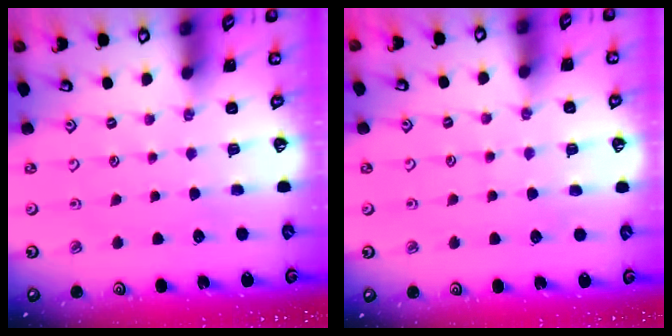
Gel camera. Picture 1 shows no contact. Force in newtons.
{"total": 3.9, "press": 3.8, "slide": 0.5}